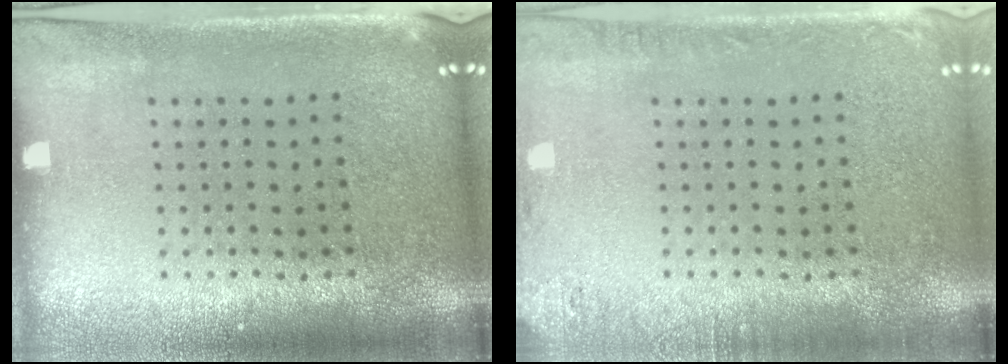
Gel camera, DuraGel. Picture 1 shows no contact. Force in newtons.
{"total": 1.5, "press": 1.5, "slide": 0.2}